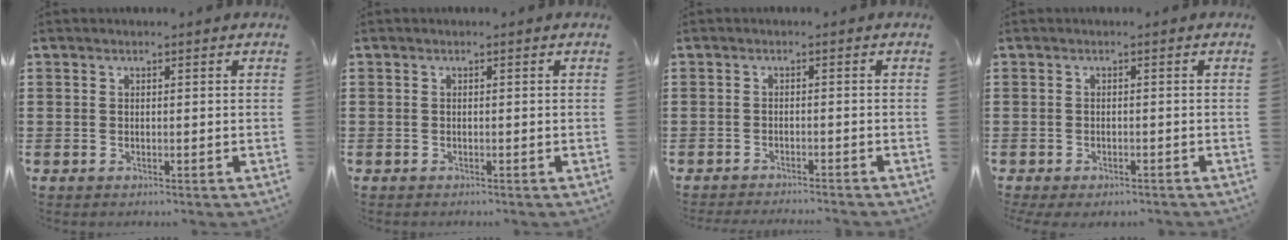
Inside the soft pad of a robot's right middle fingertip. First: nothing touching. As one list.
[{"total": 0.0}, {"total": 1.5, "force": [-1.4, -0.2, 0.2], "torque": [-0.003, 0.003, -0.029]}, {"total": 0.9, "force": [-0.8, 0.2, 0.3], "torque": [-0.008, -0.004, -0.016]}]